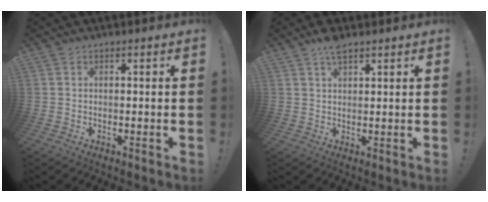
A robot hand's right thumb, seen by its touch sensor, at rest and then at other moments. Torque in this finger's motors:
{"motor_torque": [0.10, 0.08, -0.02, -0.23, 0.12]}